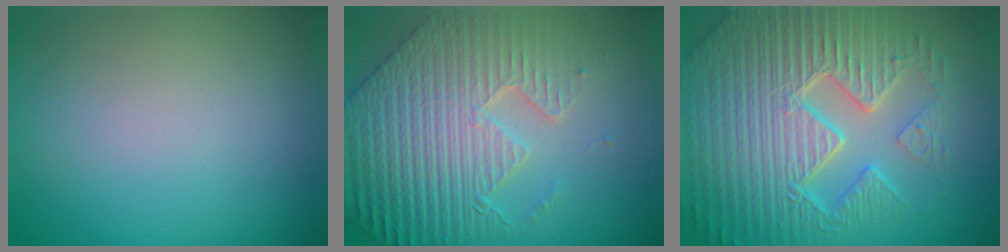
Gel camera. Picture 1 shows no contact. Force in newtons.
{"total": 9.2, "press": 6.5, "slide": 6.6}
{"total": 10.0, "press": 6.7, "slide": 7.4}